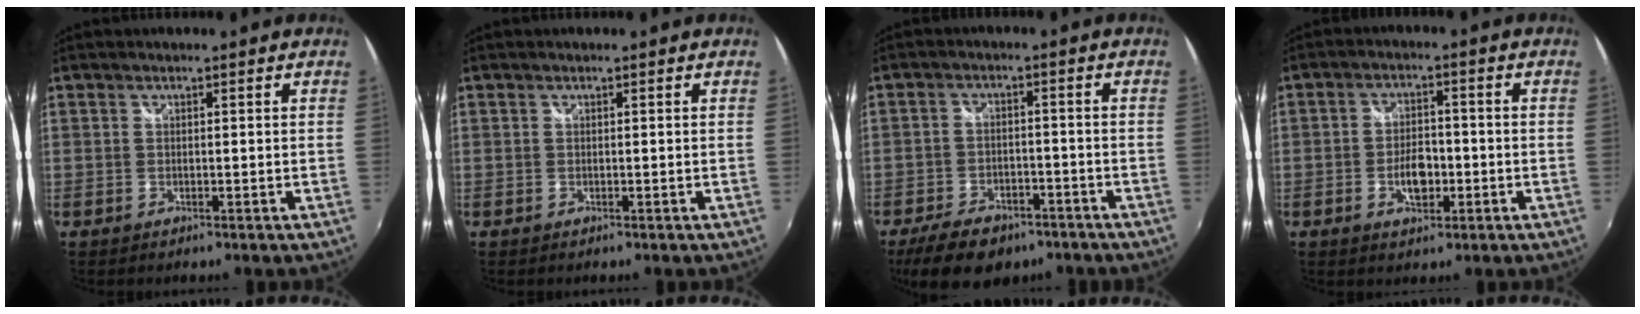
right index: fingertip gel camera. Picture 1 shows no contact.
{"total": 0.0}
{"total": 12.4, "force": [-8.8, 6.4, 6.0], "torque": [-0.147, -0.007, -0.132]}
{"total": 5.7, "force": [-1.8, 3.2, 4.4], "torque": [-0.084, 0.004, -0.027]}